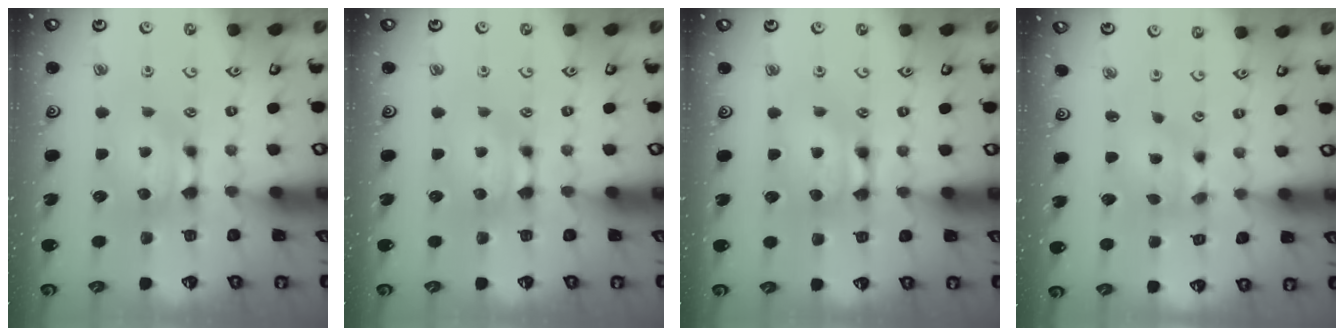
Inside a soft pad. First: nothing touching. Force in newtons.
{"total": 0.0}
{"total": 2.0, "press": 2.0, "slide": 0.1}
{"total": 2.3, "press": 2.0, "slide": 1.2}